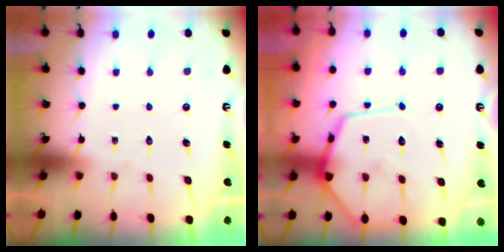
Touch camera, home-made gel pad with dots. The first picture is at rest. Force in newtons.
{"total": 13.2, "press": 13.1, "slide": 1.2}